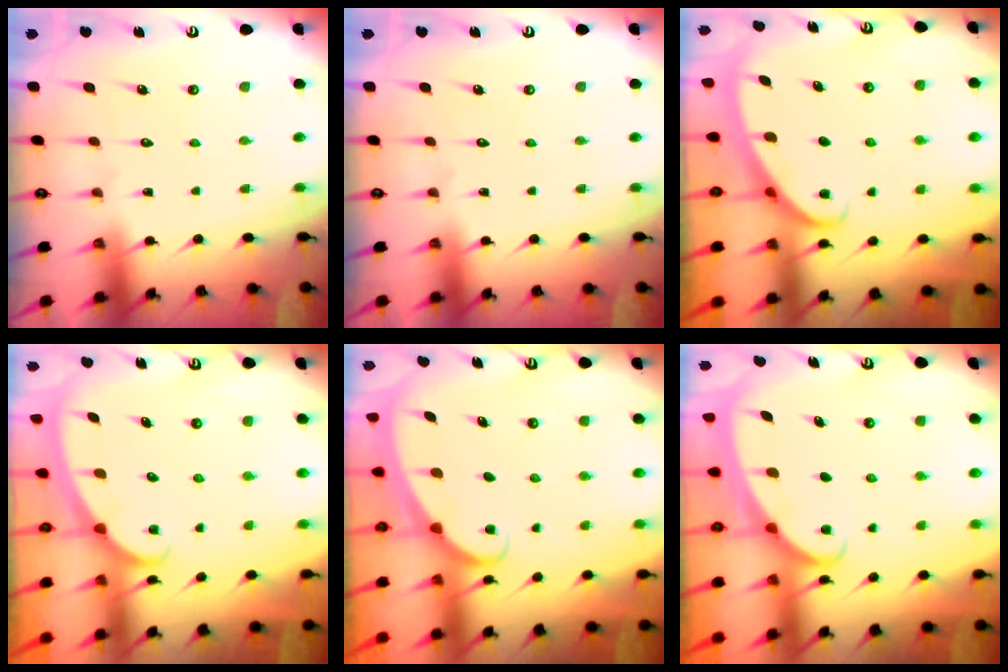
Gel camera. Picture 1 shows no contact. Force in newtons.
{"total": 0.0}
{"total": 2.7, "press": 2.6, "slide": 0.4}
{"total": 2.5, "press": 2.5, "slide": 0.4}
{"total": 2.4, "press": 2.4, "slide": 0.3}
{"total": 2.2, "press": 2.2, "slide": 0.3}